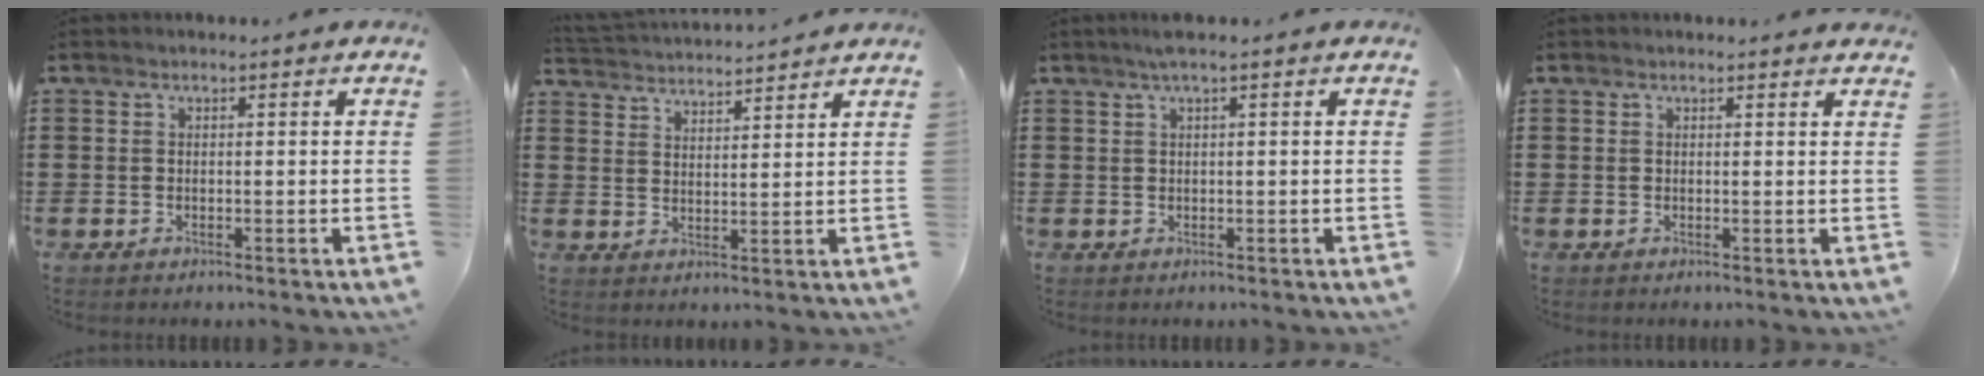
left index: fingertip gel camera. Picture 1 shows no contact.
{"total": 3.3, "force": [3.3, -0.4, -0.3], "torque": [-0.008, -0.020, 0.057]}
{"total": 1.5, "force": [0.7, -0.1, 1.3], "torque": [-0.025, -0.001, 0.013]}
{"total": 0.7, "force": [0.7, 0.0, 0.3], "torque": [-0.008, -0.001, 0.013]}